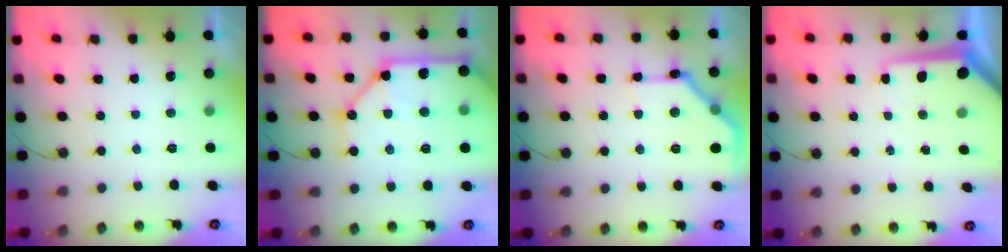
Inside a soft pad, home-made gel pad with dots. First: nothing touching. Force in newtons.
{"total": 21.5, "press": 21.3, "slide": 2.8}
{"total": 15.3, "press": 15.3, "slide": 0.3}
{"total": 8.2, "press": 8.1, "slide": 0.7}